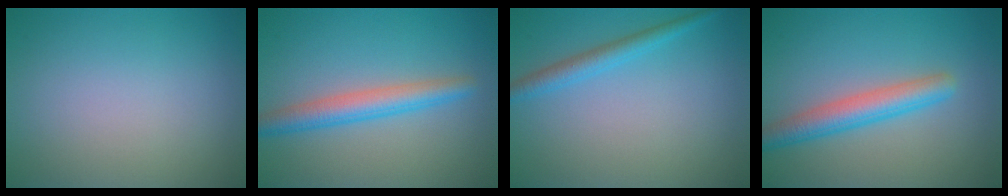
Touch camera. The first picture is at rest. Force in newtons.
{"total": 3.7, "press": 3.7, "slide": 0.1}
{"total": 2.2, "press": 2.2, "slide": 0.1}
{"total": 4.1, "press": 4.1, "slide": 0.1}